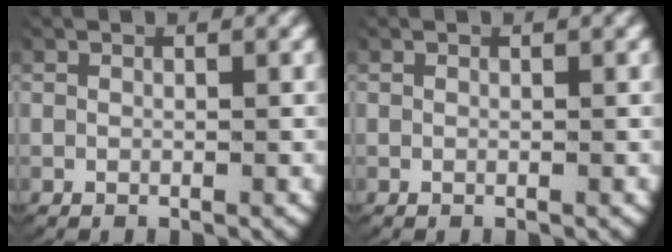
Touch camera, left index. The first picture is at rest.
{"total": 0.0}